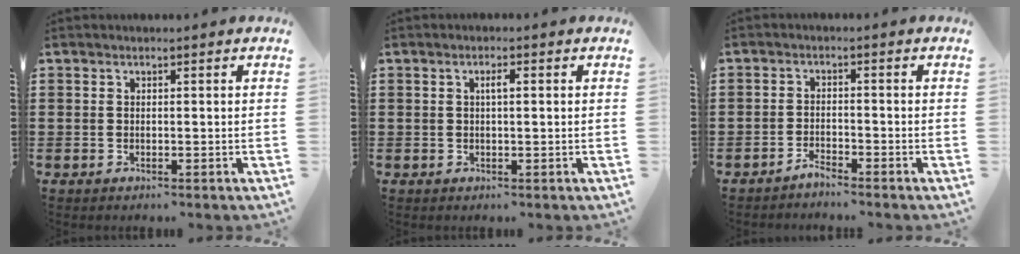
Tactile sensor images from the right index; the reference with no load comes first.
{"total": 1.6, "force": [0.3, 0.3, 1.5], "torque": [-0.029, 0.004, 0.003]}
{"total": 2.0, "force": [-2.0, 0.0, 0.1], "torque": [-0.007, 0.006, -0.041]}